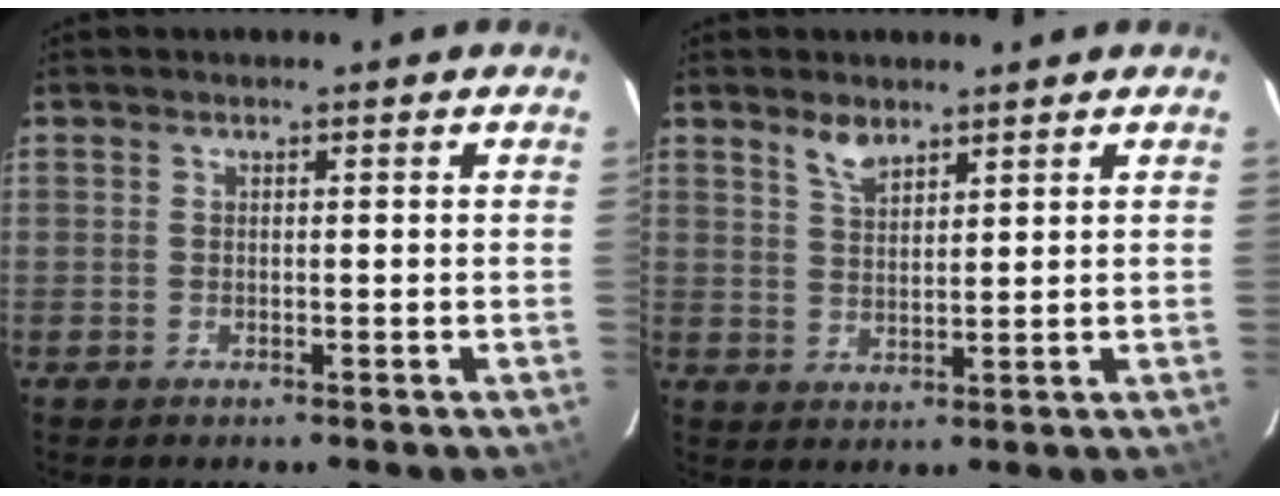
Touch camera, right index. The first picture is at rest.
{"total": 3.9, "force": [3.0, 1.4, 2.1], "torque": [-0.038, 0.002, 0.057]}